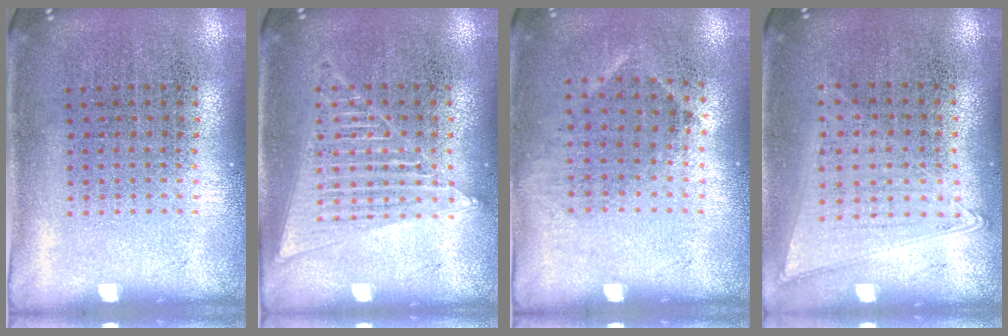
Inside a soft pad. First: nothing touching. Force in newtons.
{"total": 1.4, "press": 1.4, "slide": 0.1}
{"total": 1.1, "press": 0.9, "slide": 0.7}
{"total": 1.0, "press": 1.0, "slide": 0.4}